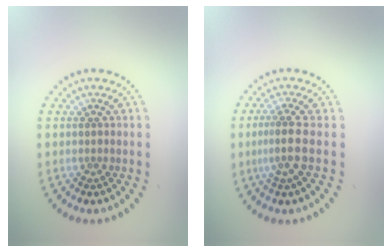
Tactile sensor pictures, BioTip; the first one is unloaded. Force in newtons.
{"total": 2.5, "press": 1.9, "slide": 1.6}